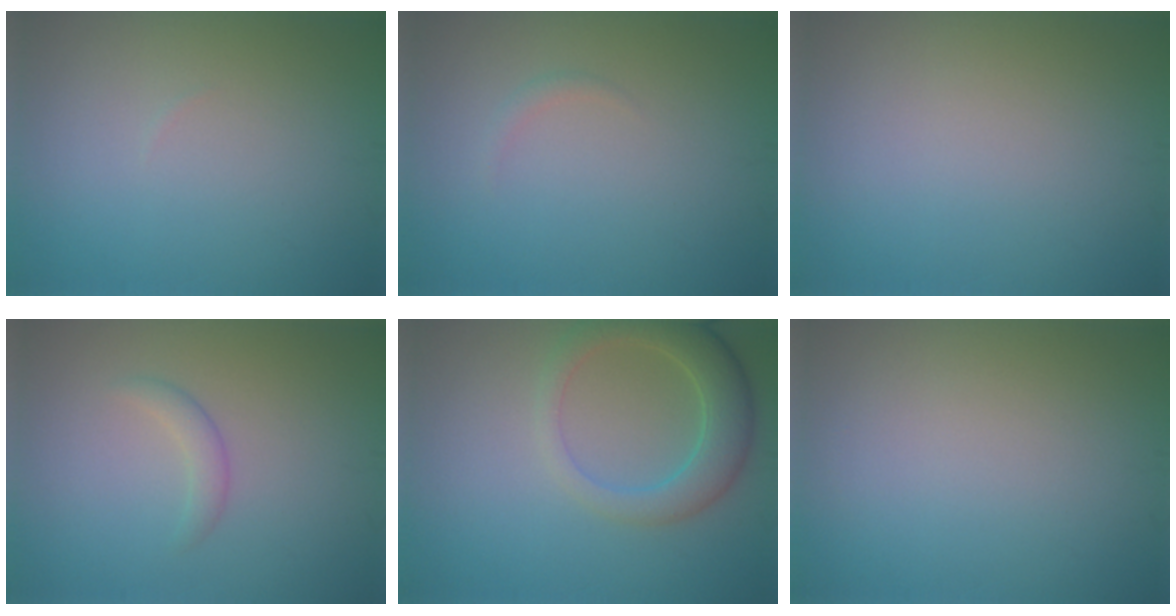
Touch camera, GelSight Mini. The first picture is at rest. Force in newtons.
{"total": 0.6, "press": 0.6, "slide": 0.0}
{"total": 0.0}
{"total": 1.4, "press": 1.4, "slide": 0.0}
{"total": 4.6, "press": 4.6, "slide": 0.4}
{"total": 0.0}